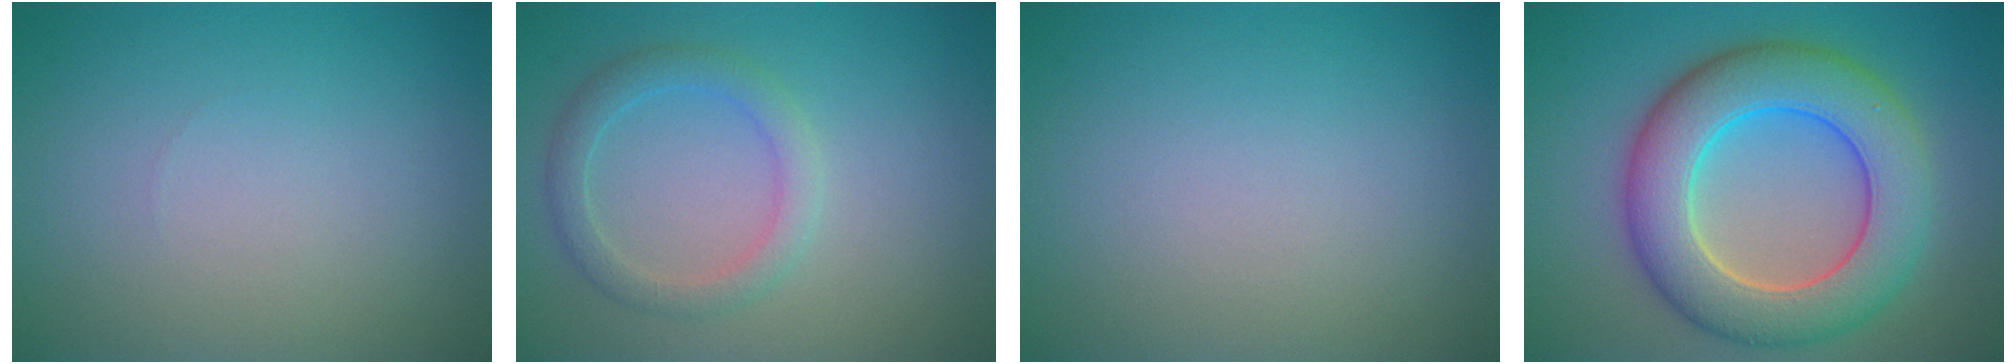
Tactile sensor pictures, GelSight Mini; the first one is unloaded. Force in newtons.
{"total": 2.7, "press": 2.7, "slide": 0.0}
{"total": 0.0}
{"total": 9.6, "press": 9.5, "slide": 0.7}